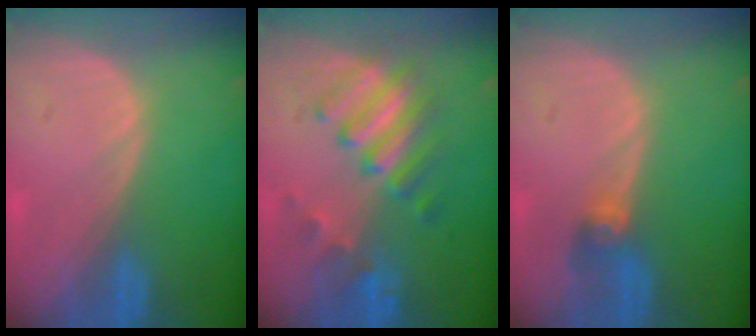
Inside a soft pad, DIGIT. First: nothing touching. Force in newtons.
{"total": 6.5, "press": 6.5, "slide": 0.8}
{"total": 2.7, "press": 2.7, "slide": 0.3}